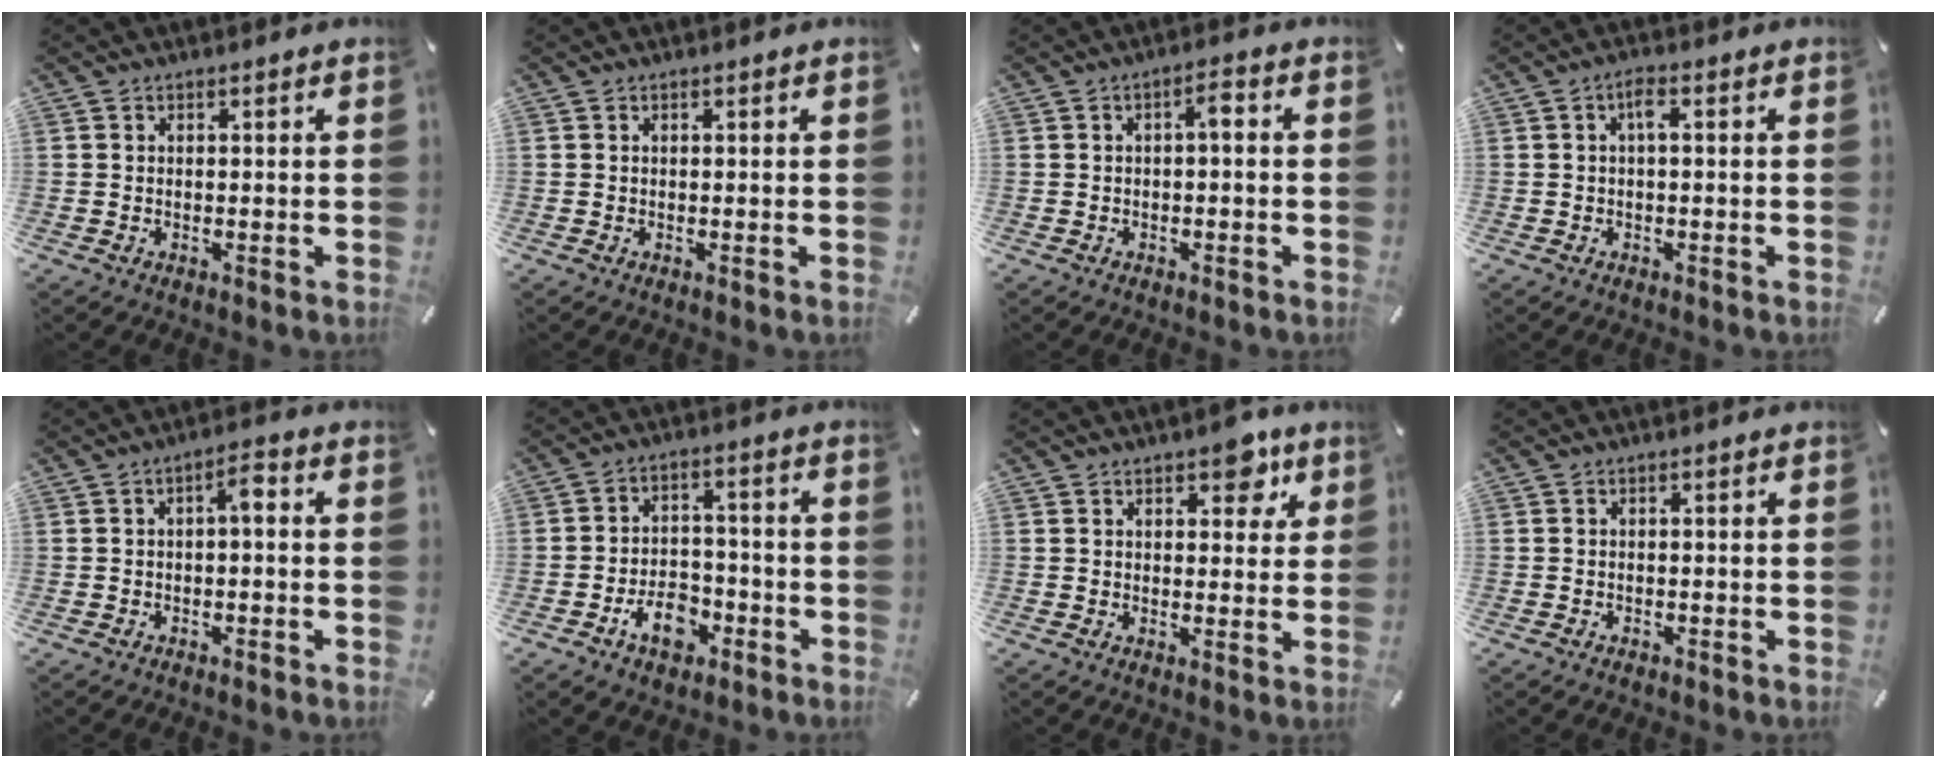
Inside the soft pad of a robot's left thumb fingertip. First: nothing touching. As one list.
[{"total": 0.0}, {"total": 3.0, "force": [-0.6, 1.0, 2.8], "torque": [-0.053, 0.015, -0.015]}, {"total": 2.7, "force": [0.1, 0.8, 2.6], "torque": [-0.052, 0.010, -0.002]}, {"total": 3.7, "force": [-0.8, 1.4, 3.4], "torque": [-0.064, 0.019, -0.018]}, {"total": 9.1, "force": [-4.6, 6.0, 5.0], "torque": [-0.084, 0.026, -0.080]}, {"total": 6.4, "force": [3.7, 3.5, 3.8], "torque": [-0.029, -0.016, 0.057]}, {"total": 0.8, "force": [-0.6, 0.4, 0.4], "torque": [-0.008, -0.001, -0.012]}]